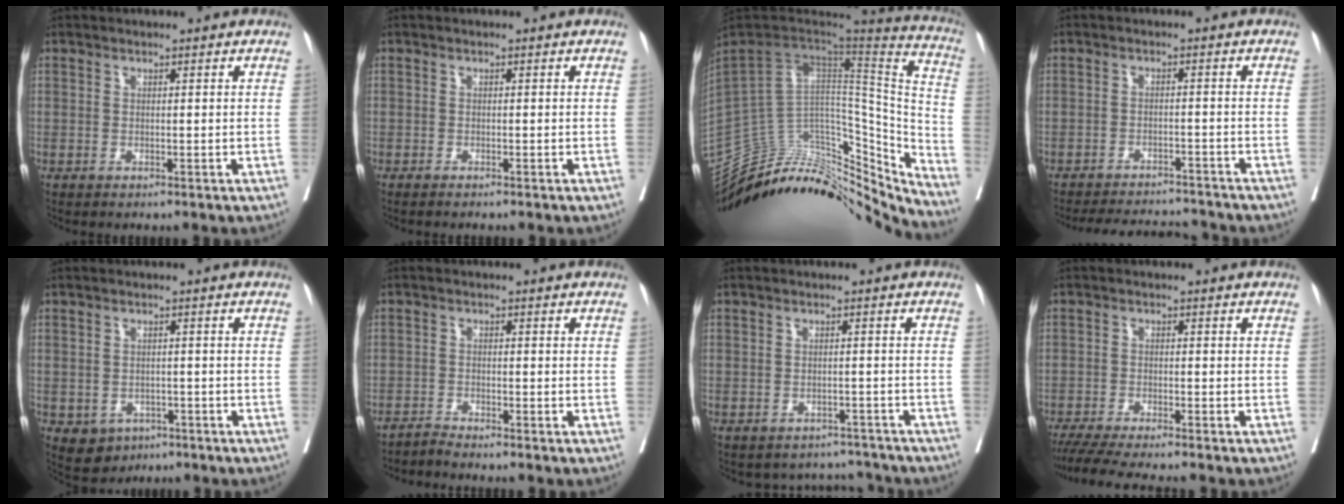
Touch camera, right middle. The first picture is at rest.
{"total": 1.3, "force": [-1.1, 0.0, 0.6], "torque": [-0.010, -0.001, -0.014]}
{"total": 32.9, "force": [-27.9, 12.1, 12.6], "torque": [-0.178, 0.033, -0.390]}
{"total": 10.7, "force": [-10.2, 2.0, 2.4], "torque": [-0.039, 0.008, -0.139]}
{"total": 4.3, "force": [-1.9, 3.5, 1.4], "torque": [-0.021, 0.002, -0.019]}
{"total": 1.8, "force": [-1.6, -0.6, -0.3], "torque": [0.008, -0.008, -0.033]}
{"total": 5.3, "force": [-5.0, 1.7, -1.0], "torque": [0.022, 0.024, -0.060]}
{"total": 8.6, "force": [-7.5, -0.4, 4.1], "torque": [-0.055, -0.021, -0.121]}